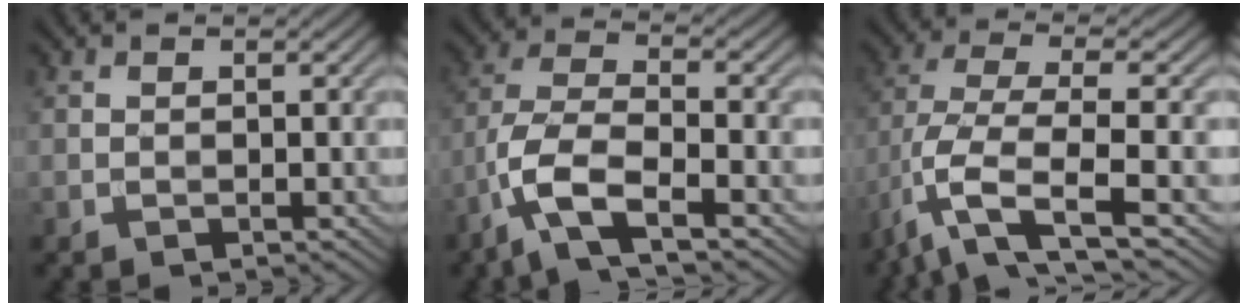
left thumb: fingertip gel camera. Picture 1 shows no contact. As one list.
[{"total": 8.1, "force": [-4.5, 2.4, 6.2], "torque": [-0.134, 0.005, -0.104]}, {"total": 9.4, "force": [-4.1, 3.0, 7.9], "torque": [-0.180, -0.005, -0.088]}]